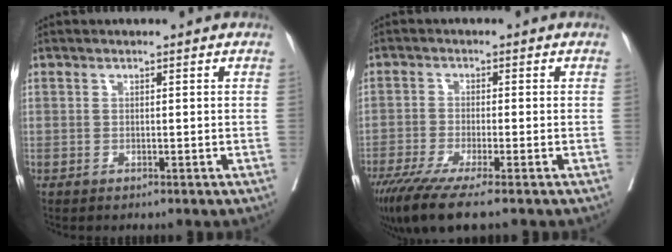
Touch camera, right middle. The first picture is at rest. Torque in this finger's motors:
{"motor_torque": [1.11, -1.03, 0.22, 0.10]}